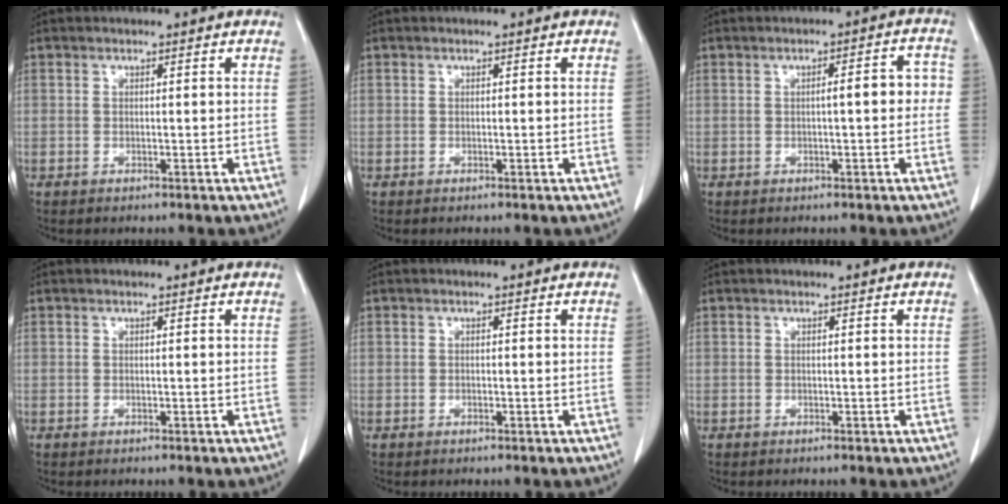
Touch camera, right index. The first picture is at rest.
{"total": 0.0}
{"total": 4.3, "force": [-0.1, 0.9, 4.2], "torque": [-0.055, 0.019, -0.003]}
{"total": 0.0}
{"total": 0.0}
{"total": 0.0}